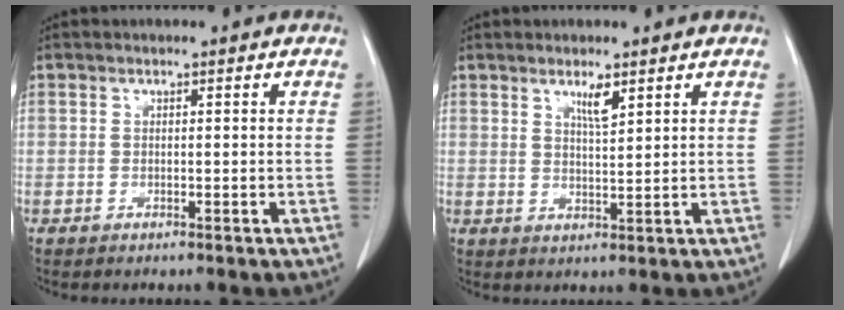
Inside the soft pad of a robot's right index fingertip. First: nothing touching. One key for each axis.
{"total": 3.0, "fx": 1.9, "fy": 0.2, "fz": 2.3, "tx": -0.046, "ty": -0.005, "tz": 0.038}